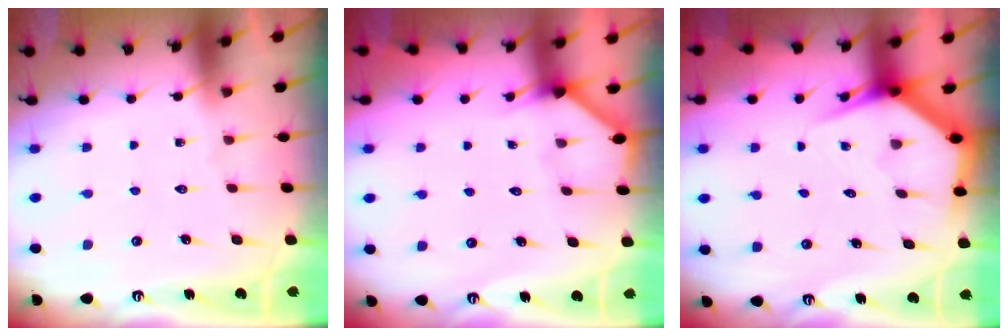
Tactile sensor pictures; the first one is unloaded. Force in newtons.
{"total": 2.2, "press": 2.2, "slide": 0.2}
{"total": 4.4, "press": 4.4, "slide": 0.3}